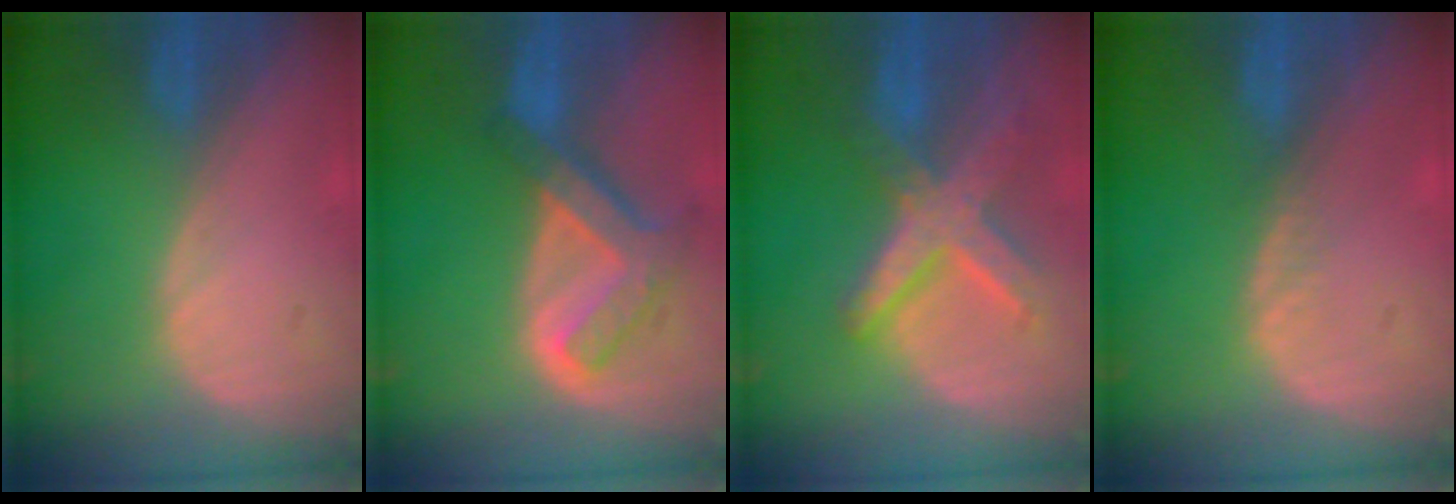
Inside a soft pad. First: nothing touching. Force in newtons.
{"total": 7.6, "press": 6.5, "slide": 4.0}
{"total": 8.4, "press": 7.2, "slide": 4.3}
{"total": 0.9, "press": 0.9, "slide": 0.2}